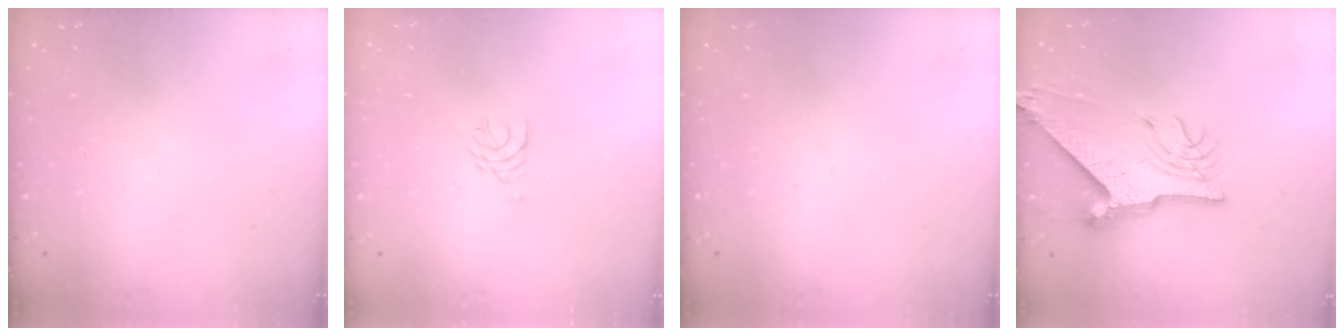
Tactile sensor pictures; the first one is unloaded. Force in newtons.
{"total": 3.3, "press": 3.3, "slide": 0.5}
{"total": 0.0}
{"total": 10.4, "press": 10.3, "slide": 1.3}